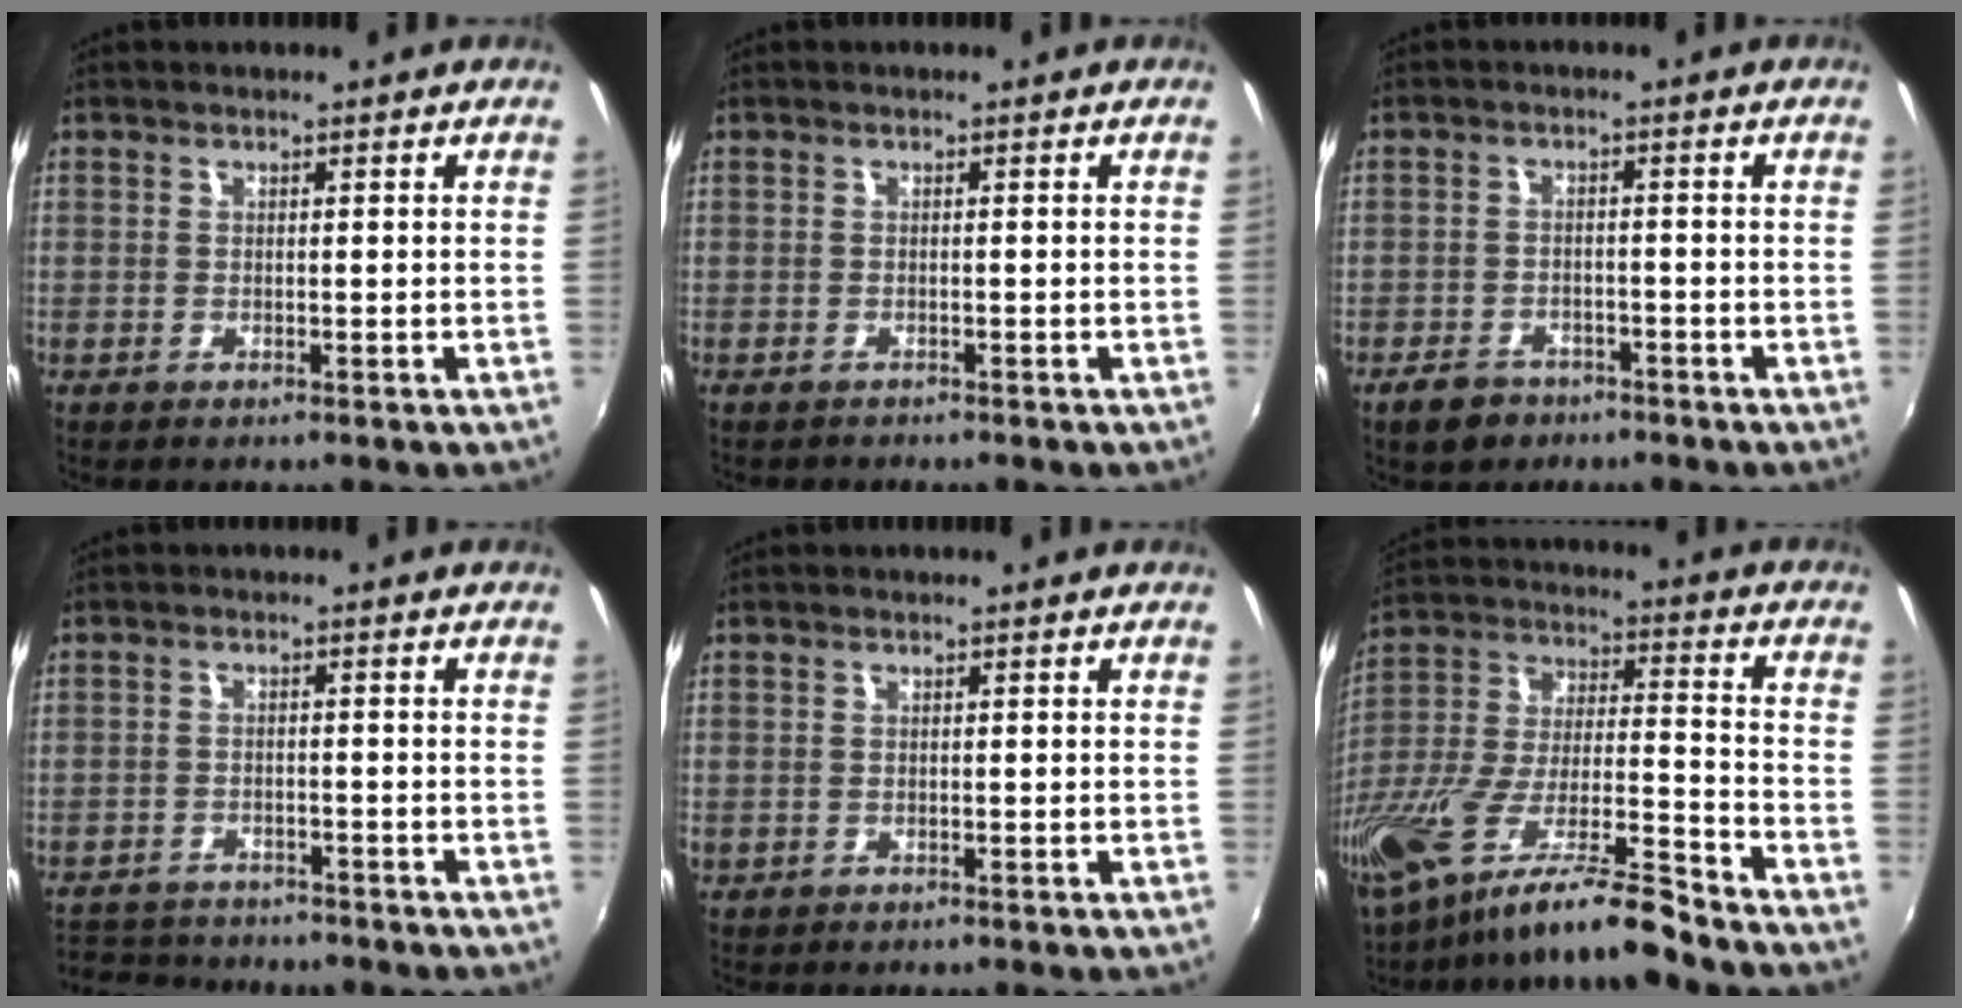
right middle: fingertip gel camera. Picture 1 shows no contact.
{"total": 0.8, "force": [-0.8, 0.2, 0.0], "torque": [-0.005, 0.000, -0.011]}
{"total": 5.2, "force": [-3.7, 3.2, 1.8], "torque": [-0.055, 0.003, -0.054]}
{"total": 9.2, "force": [-8.3, 3.2, 2.3], "torque": [-0.073, -0.001, -0.129]}
{"total": 1.0, "force": [-0.3, 0.8, 0.4], "torque": [-0.007, 0.001, -0.003]}
{"total": 18.7, "force": [-14.5, 1.7, 11.6], "torque": [-0.229, -0.028, -0.267]}